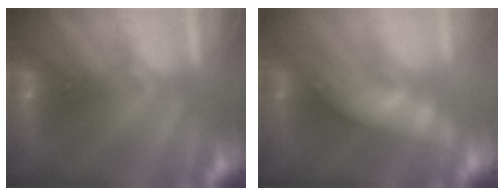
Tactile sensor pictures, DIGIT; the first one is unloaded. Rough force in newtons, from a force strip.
{"total": 3.8}